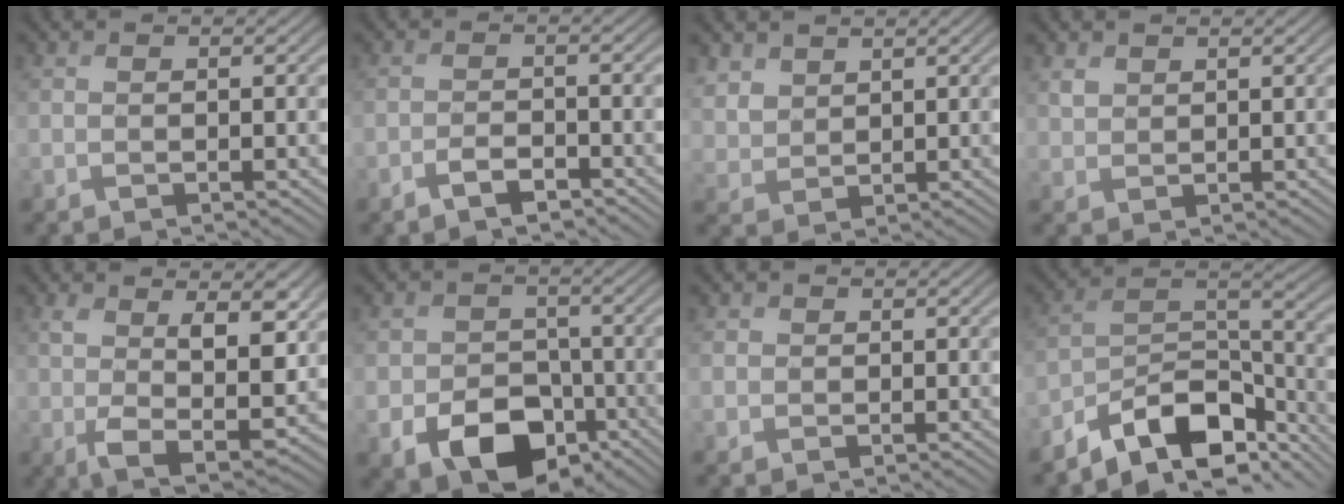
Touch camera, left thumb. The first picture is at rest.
{"total": 2.4, "force": [-1.7, 0.9, 1.4], "torque": [-0.024, 0.003, -0.035]}
{"total": 4.3, "force": [2.9, 2.7, 1.6], "torque": [-0.055, 0.001, 0.067]}
{"total": 2.0, "force": [1.5, 1.3, 0.5], "torque": [-0.015, 0.000, 0.033]}
{"total": 9.5, "force": [2.3, 4.4, 8.1], "torque": [-0.167, -0.020, 0.042]}
{"total": 10.2, "force": [-4.7, 7.1, 5.6], "torque": [-0.106, -0.026, -0.078]}
{"total": 1.3, "force": [0.2, 1.2, 0.1], "torque": [0.001, -0.002, 0.000]}
{"total": 11.0, "force": [-8.2, 4.2, 6.0], "torque": [-0.091, 0.004, -0.162]}